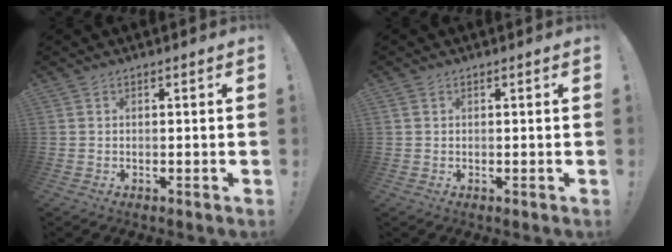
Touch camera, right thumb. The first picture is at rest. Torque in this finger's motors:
{"motor_torque": [0.01, -0.11, -0.15, 0.19, 0.08]}